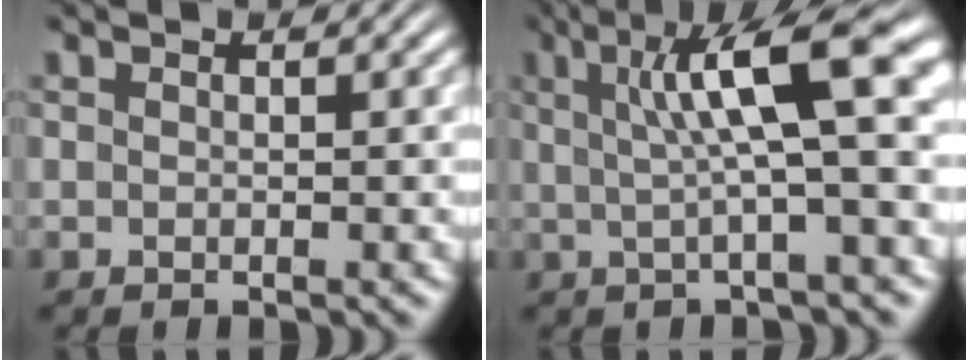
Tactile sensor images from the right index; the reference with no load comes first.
{"total": 8.5, "force": [2.1, 1.8, 8.0], "torque": [-0.109, 0.028, 0.024]}